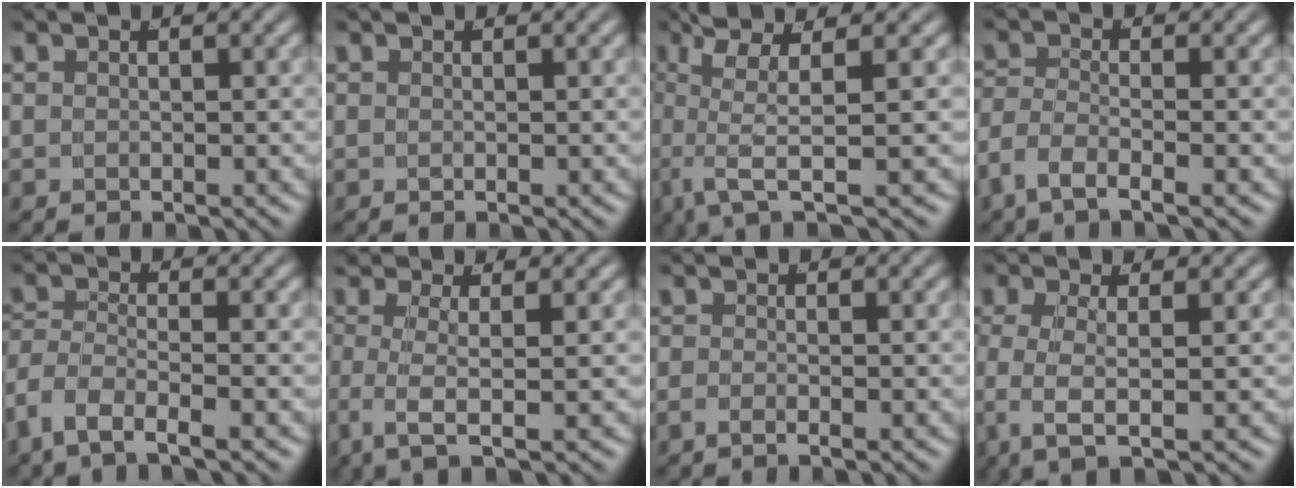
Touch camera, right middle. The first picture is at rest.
{"total": 0.0}
{"total": 6.4, "force": [0.6, 2.0, 6.0], "torque": [-0.127, -0.016, 0.021]}
{"total": 3.2, "force": [-2.0, 1.3, 2.2], "torque": [-0.060, -0.021, -0.027]}
{"total": 4.3, "force": [-2.4, 2.5, 2.6], "torque": [-0.083, -0.033, -0.030]}
{"total": 3.8, "force": [-0.2, 0.9, 3.6], "torque": [-0.089, -0.015, 0.003]}
{"total": 1.2, "force": [-1.0, 0.1, 0.7], "torque": [-0.019, -0.006, -0.016]}
{"total": 4.3, "force": [0.3, 2.0, 3.8], "torque": [-0.094, -0.011, 0.008]}